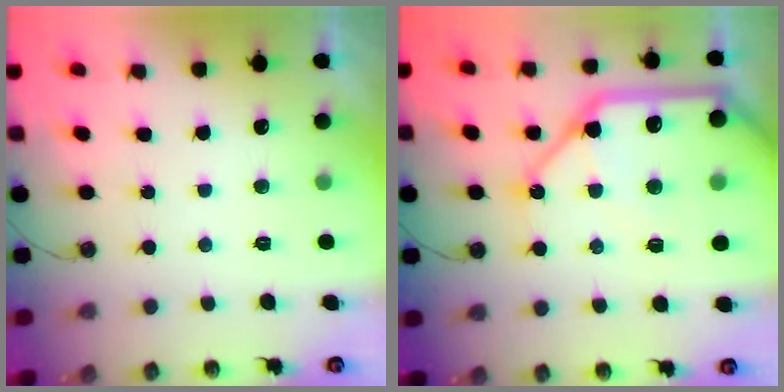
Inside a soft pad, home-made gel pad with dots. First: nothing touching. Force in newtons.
{"total": 22.6, "press": 22.3, "slide": 3.1}